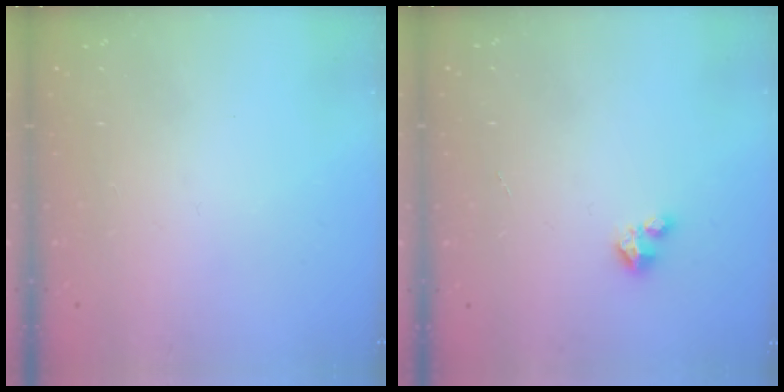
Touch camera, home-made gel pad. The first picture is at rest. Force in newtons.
{"total": 1.5, "press": 1.5, "slide": 0.2}